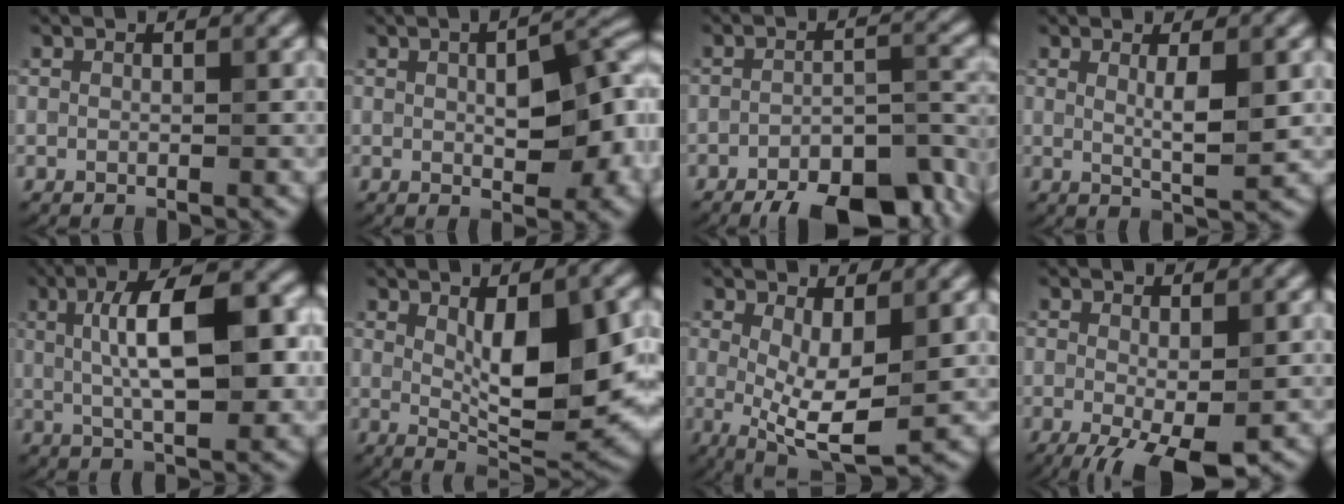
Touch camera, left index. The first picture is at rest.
{"total": 8.6, "force": [0.1, 3.9, 7.7], "torque": [-0.096, 0.005, 0.005]}
{"total": 10.9, "force": [-8.2, 3.5, 6.2], "torque": [-0.084, -0.009, -0.115]}
{"total": 3.0, "force": [0.7, 0.6, 2.9], "torque": [-0.045, -0.008, 0.013]}
{"total": 9.7, "force": [1.1, 3.2, 9.1], "torque": [-0.135, 0.011, 0.014]}
{"total": 9.1, "force": [1.1, 2.8, 8.5], "torque": [-0.125, -0.010, 0.026]}
{"total": 5.9, "force": [0.0, 2.0, 5.6], "torque": [-0.107, -0.015, 0.002]}
{"total": 5.0, "force": [-2.0, 1.4, 4.3], "torque": [-0.073, -0.013, -0.031]}